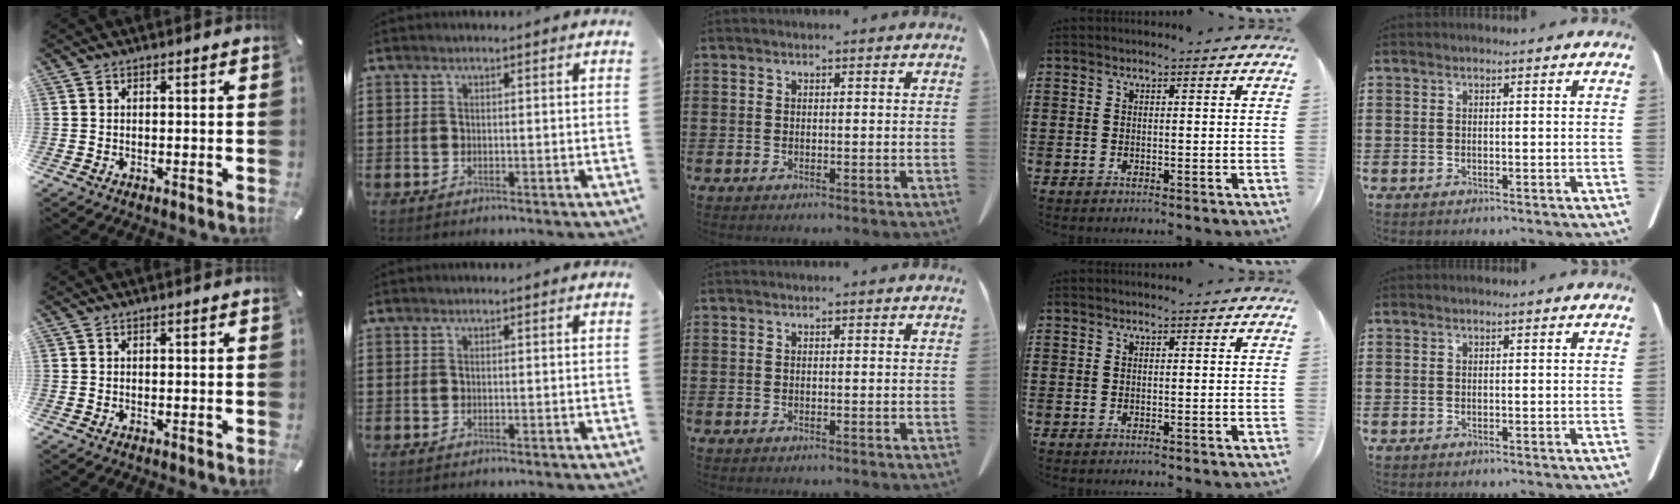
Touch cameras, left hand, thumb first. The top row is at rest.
{}